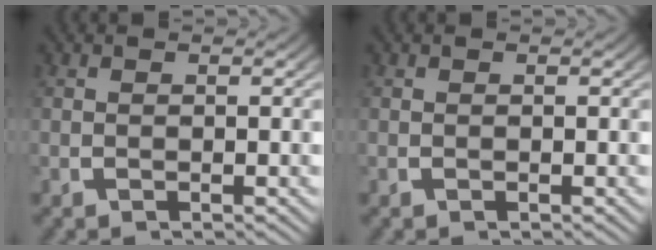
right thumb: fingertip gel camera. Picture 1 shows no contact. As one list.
[{"total": 0.0}]